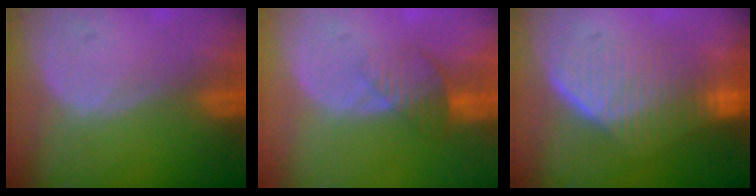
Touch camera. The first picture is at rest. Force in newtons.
{"total": 4.4, "press": 3.8, "slide": 2.3}
{"total": 7.3, "press": 7.3, "slide": 0.4}